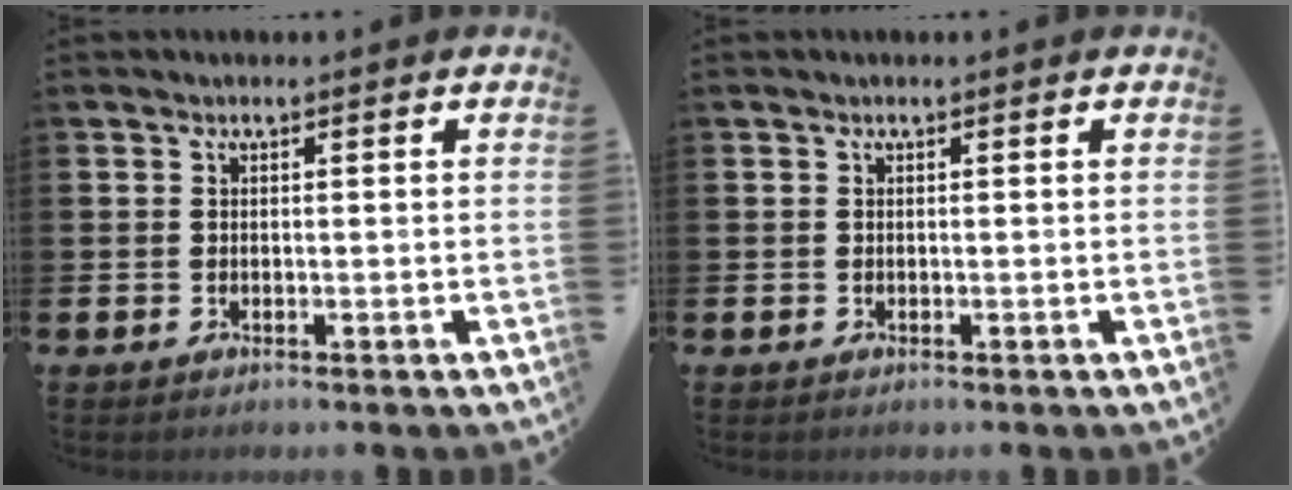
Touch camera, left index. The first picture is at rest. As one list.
[{"total": 0.0}]